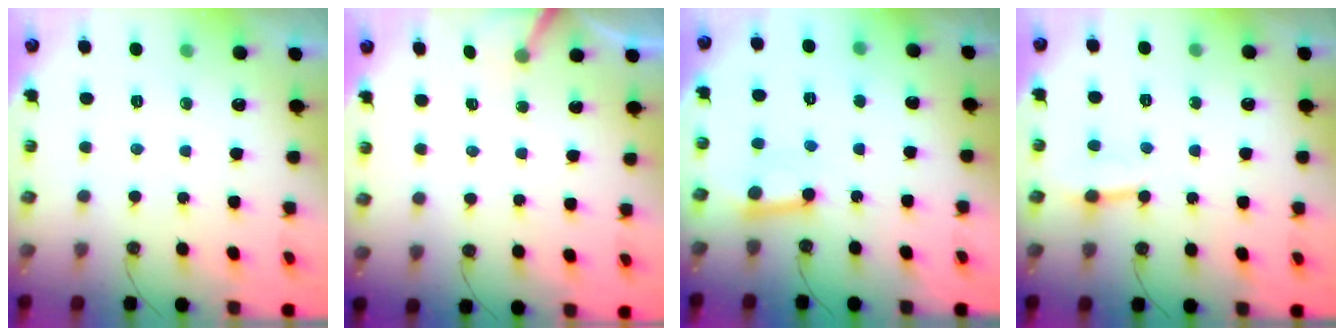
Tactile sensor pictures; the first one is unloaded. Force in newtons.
{"total": 3.8, "press": 3.8, "slide": 0.2}
{"total": 8.7, "press": 8.7, "slide": 0.5}
{"total": 2.9, "press": 2.8, "slide": 0.5}